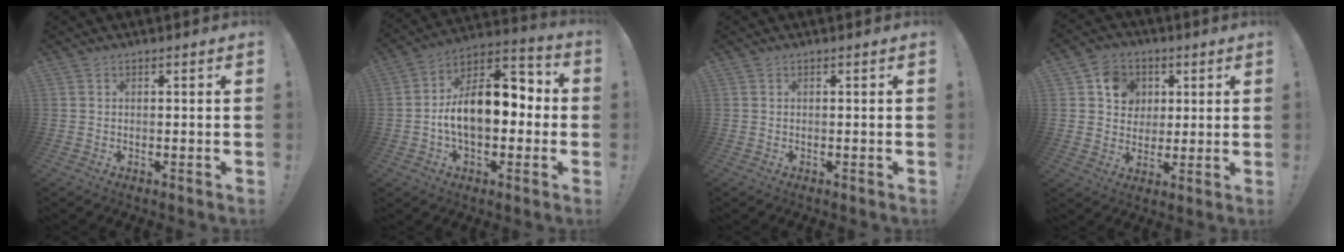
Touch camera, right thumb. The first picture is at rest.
{"total": 17.1, "force": [-0.3, 9.6, 14.1], "torque": [-0.219, 0.009, -0.002]}
{"total": 0.0}
{"total": 9.9, "force": [3.3, 8.8, 3.4], "torque": [-0.049, -0.013, 0.067]}